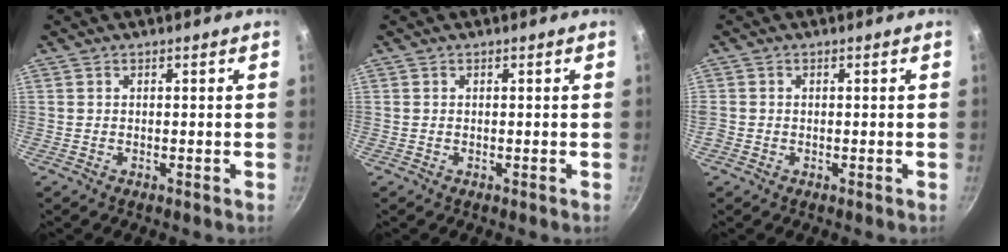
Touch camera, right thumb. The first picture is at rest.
{"total": 0.0}
{"total": 1.3, "force": [-0.4, 1.1, 0.4], "torque": [-0.007, 0.001, -0.009]}